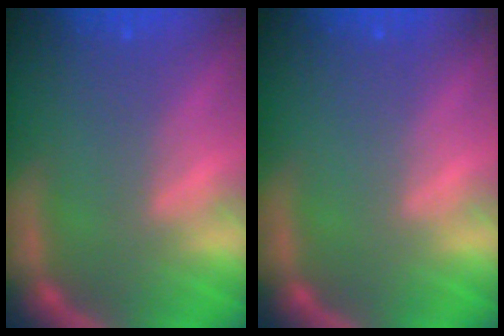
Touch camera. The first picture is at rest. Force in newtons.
{"total": 0.0}